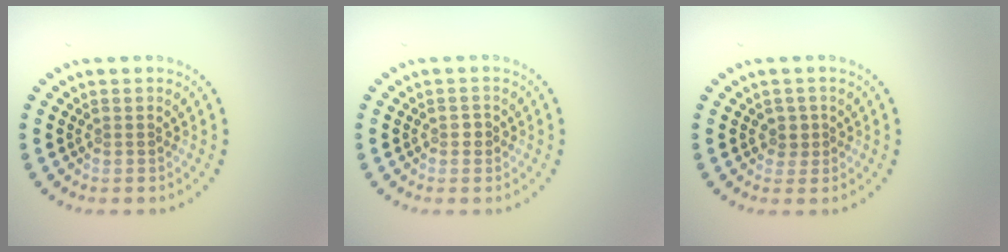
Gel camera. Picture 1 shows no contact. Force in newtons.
{"total": 0.8, "press": 0.8, "slide": 0.1}
{"total": 1.3, "press": 1.1, "slide": 0.7}